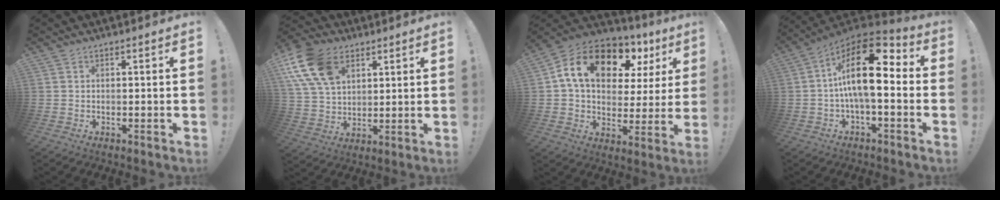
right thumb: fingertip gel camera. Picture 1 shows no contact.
{"total": 17.4, "force": [7.8, 12.1, 9.8], "torque": [-0.179, -0.029, 0.151]}
{"total": 17.8, "force": [9.2, 10.1, 11.5], "torque": [-0.197, -0.038, 0.162]}
{"total": 18.5, "force": [2.4, 7.4, 16.8], "torque": [-0.300, -0.009, 0.038]}